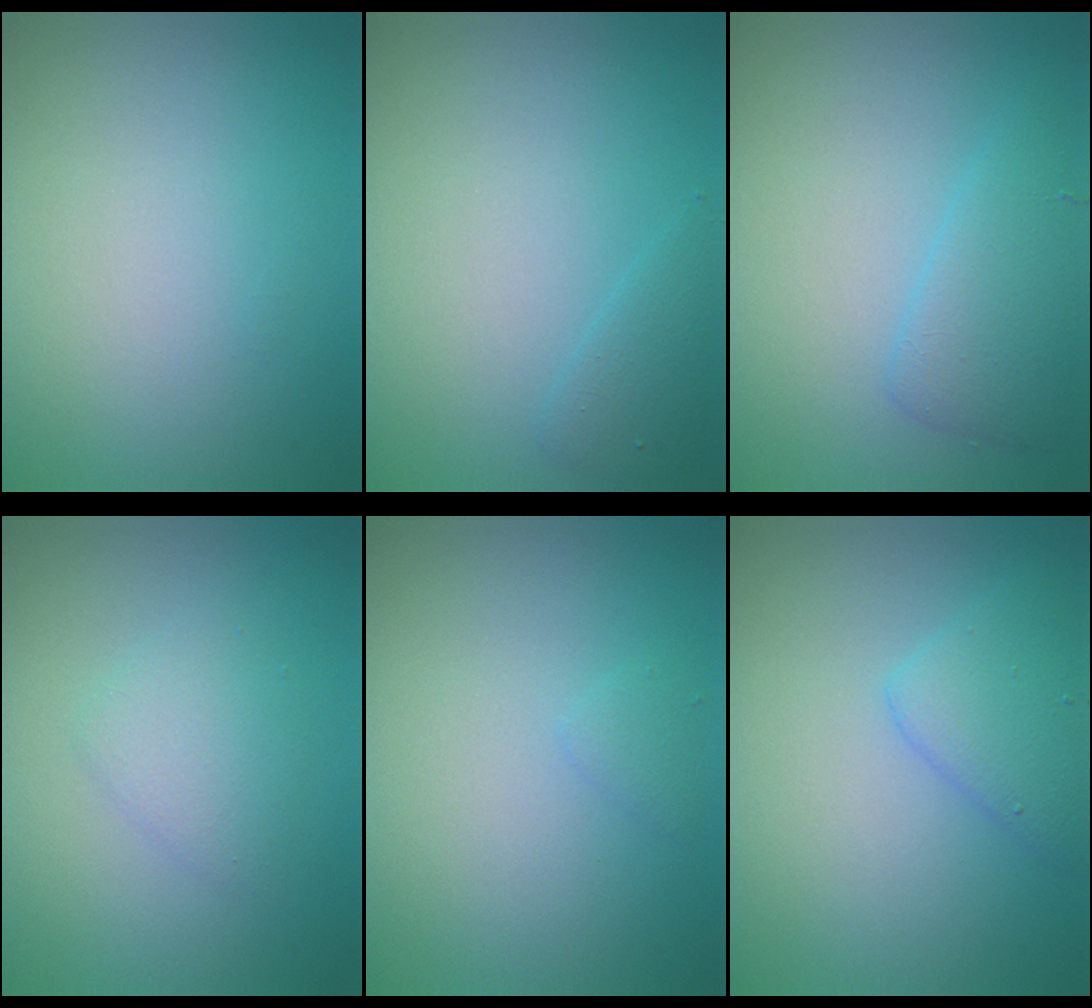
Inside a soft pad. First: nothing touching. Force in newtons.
{"total": 1.4, "press": 1.4, "slide": 0.1}
{"total": 2.9, "press": 2.9, "slide": 0.1}
{"total": 1.9, "press": 1.9, "slide": 0.2}
{"total": 0.7, "press": 0.7, "slide": 0.0}
{"total": 2.8, "press": 2.8, "slide": 0.1}